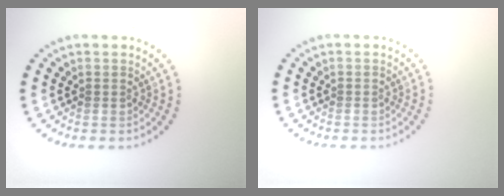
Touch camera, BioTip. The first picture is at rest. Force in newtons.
{"total": 0.0}